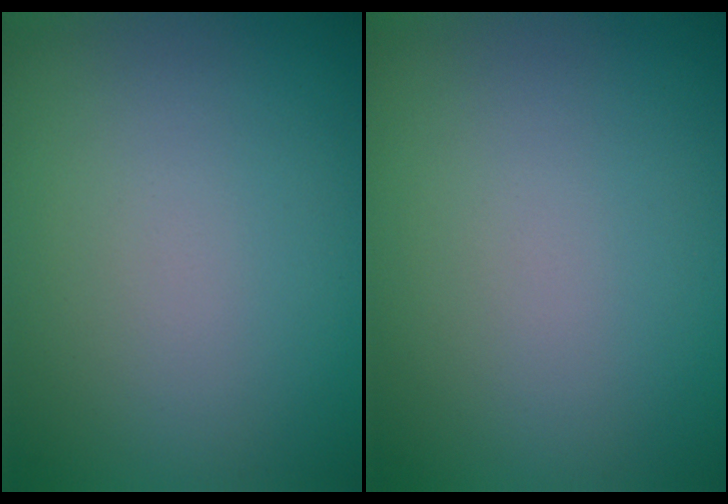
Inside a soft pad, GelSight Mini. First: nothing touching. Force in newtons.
{"total": 0.0}